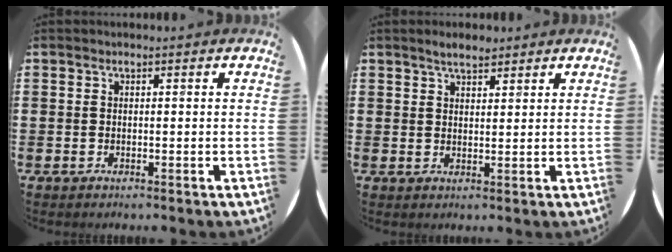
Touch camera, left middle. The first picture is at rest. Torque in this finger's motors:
{"motor_torque": [0.45, -0.39, 0.06, 0.01]}